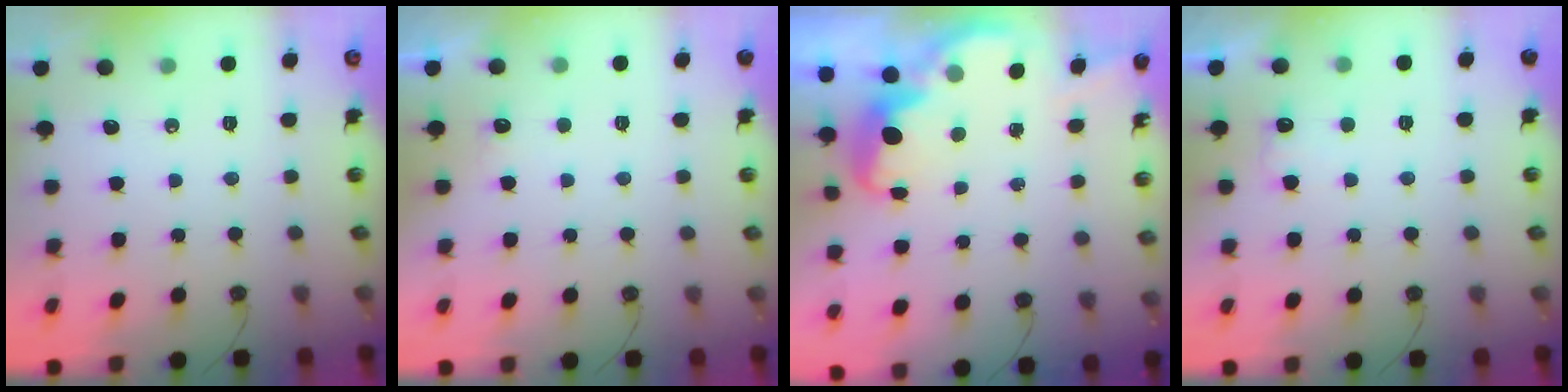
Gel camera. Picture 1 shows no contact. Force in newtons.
{"total": 3.1, "press": 2.9, "slide": 1.0}
{"total": 2.5, "press": 2.5, "slide": 0.4}
{"total": 6.4, "press": 6.3, "slide": 1.2}